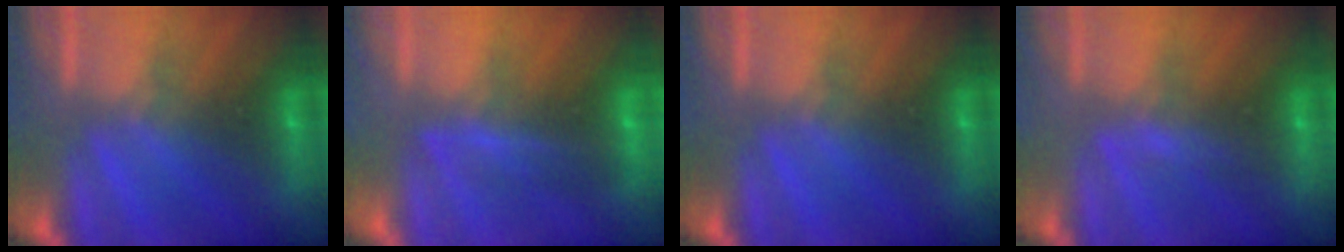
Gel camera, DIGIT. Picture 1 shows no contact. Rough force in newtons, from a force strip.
{"total": 1.8}
{"total": 0.0}
{"total": 3.4}